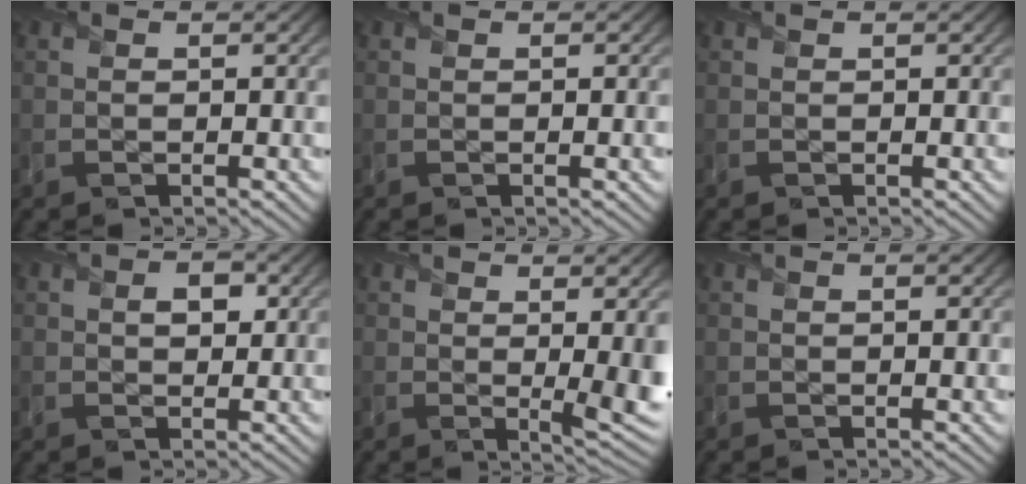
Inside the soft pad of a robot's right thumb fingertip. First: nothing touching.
{"total": 0.6, "force": [0.0, 0.1, 0.6], "torque": [-0.006, 0.000, 0.001]}
{"total": 0.0}
{"total": 2.3, "force": [0.6, 1.7, 1.4], "torque": [-0.023, -0.004, 0.008]}
{"total": 5.5, "force": [0.5, 1.5, 5.3], "torque": [-0.072, -0.011, 0.014]}
{"total": 0.0}